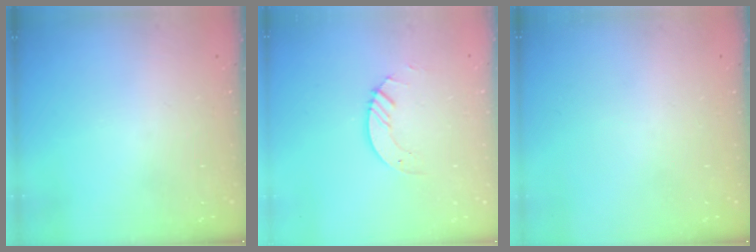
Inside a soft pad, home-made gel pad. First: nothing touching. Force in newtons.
{"total": 2.9, "press": 2.9, "slide": 0.3}
{"total": 0.0}